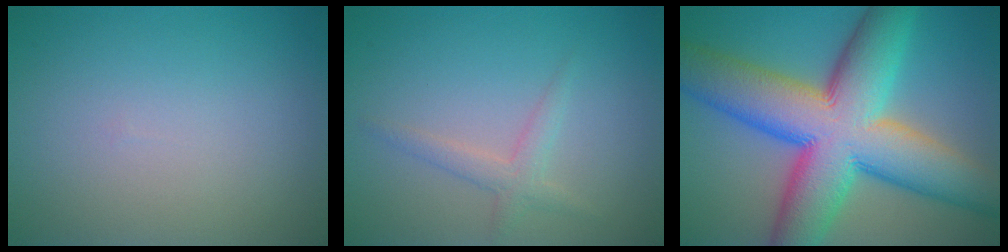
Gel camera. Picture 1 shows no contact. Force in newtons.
{"total": 1.8, "press": 1.8, "slide": 0.0}
{"total": 15.3, "press": 15.3, "slide": 0.4}